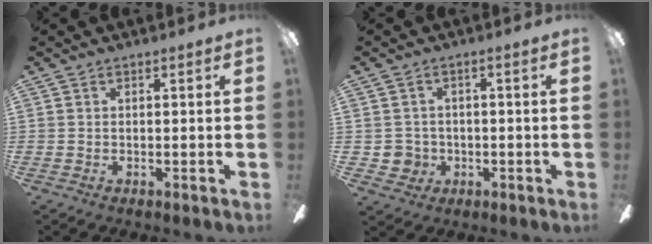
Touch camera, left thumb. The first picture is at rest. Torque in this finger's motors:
{"motor_torque": [0.01, 0.04, -0.27, 0.07, 0.01]}